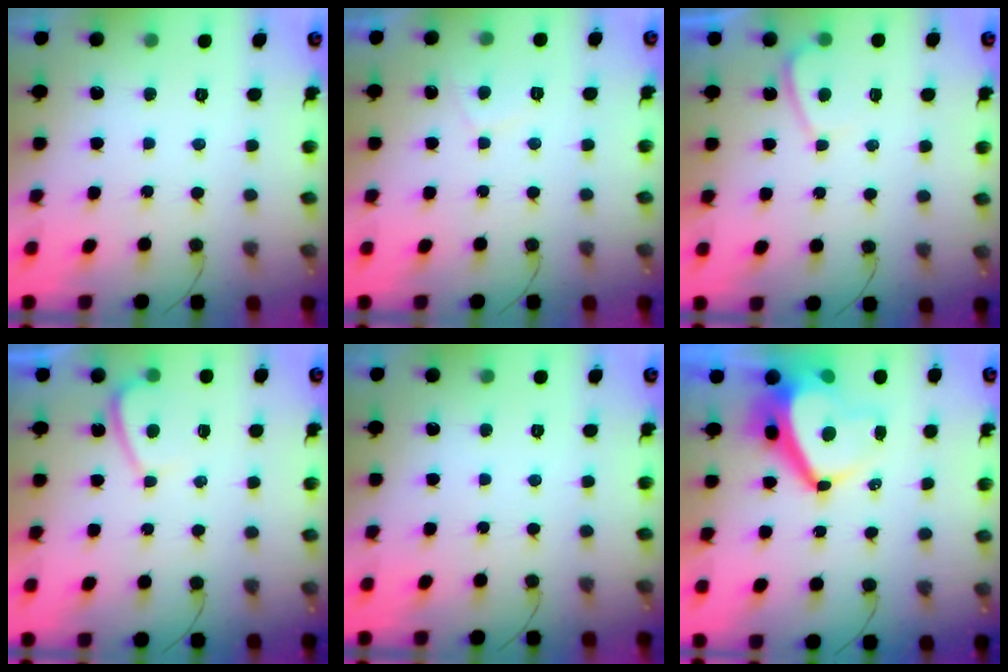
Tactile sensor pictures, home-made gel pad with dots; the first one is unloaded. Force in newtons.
{"total": 1.8, "press": 1.7, "slide": 0.6}
{"total": 1.6, "press": 1.4, "slide": 0.6}
{"total": 1.9, "press": 1.8, "slide": 0.7}
{"total": 0.0}
{"total": 7.8, "press": 7.8, "slide": 0.6}